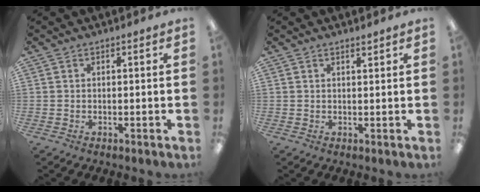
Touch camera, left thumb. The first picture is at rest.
{"total": 1.1, "force": [1.0, 0.1, 0.4], "torque": [-0.009, -0.002, 0.019]}